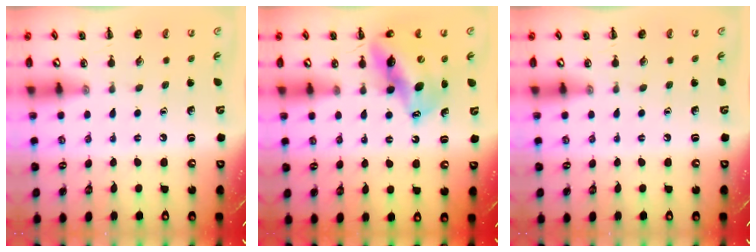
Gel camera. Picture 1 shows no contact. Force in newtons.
{"total": 14.8, "press": 14.2, "slide": 4.2}
{"total": 0.0}